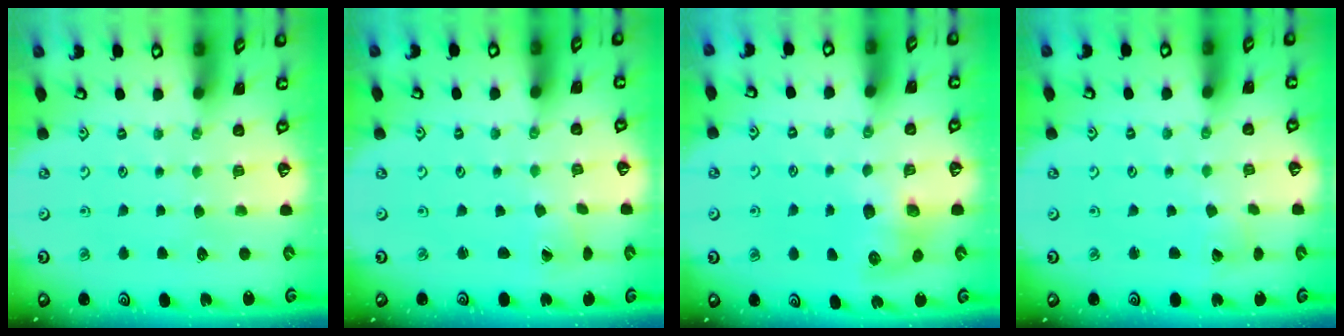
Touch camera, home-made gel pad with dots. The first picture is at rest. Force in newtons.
{"total": 1.2, "press": 1.2, "slide": 0.1}
{"total": 7.2, "press": 7.2, "slide": 0.7}
{"total": 3.0, "press": 3.0, "slide": 0.2}